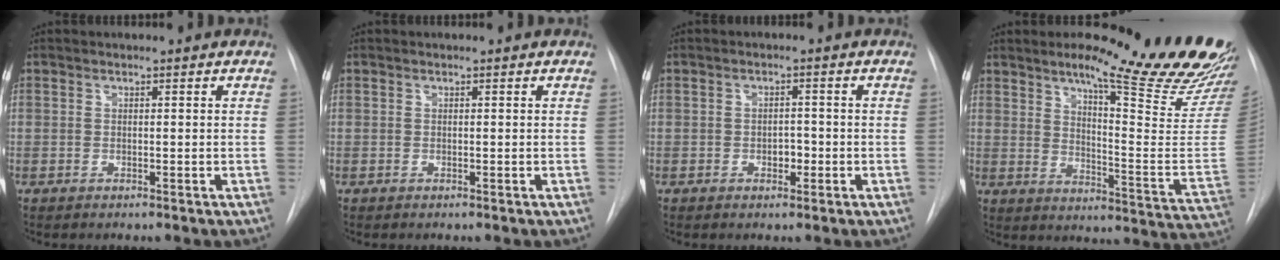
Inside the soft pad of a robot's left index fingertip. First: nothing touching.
{"total": 0.0}
{"total": 2.0, "force": [-0.7, 1.3, 1.4], "torque": [-0.018, 0.005, -0.008]}
{"total": 23.7, "force": [18.9, 1.3, 14.3], "torque": [-0.183, -0.093, 0.237]}